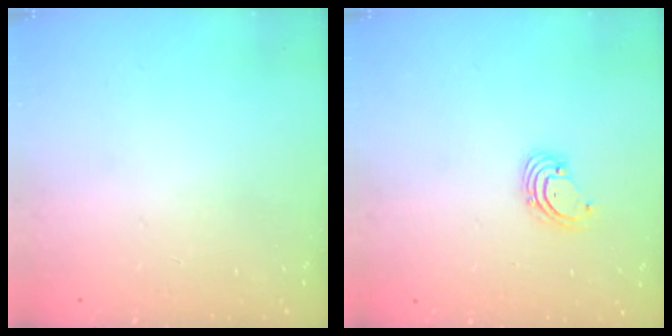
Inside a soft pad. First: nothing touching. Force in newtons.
{"total": 1.8, "press": 1.8, "slide": 0.2}